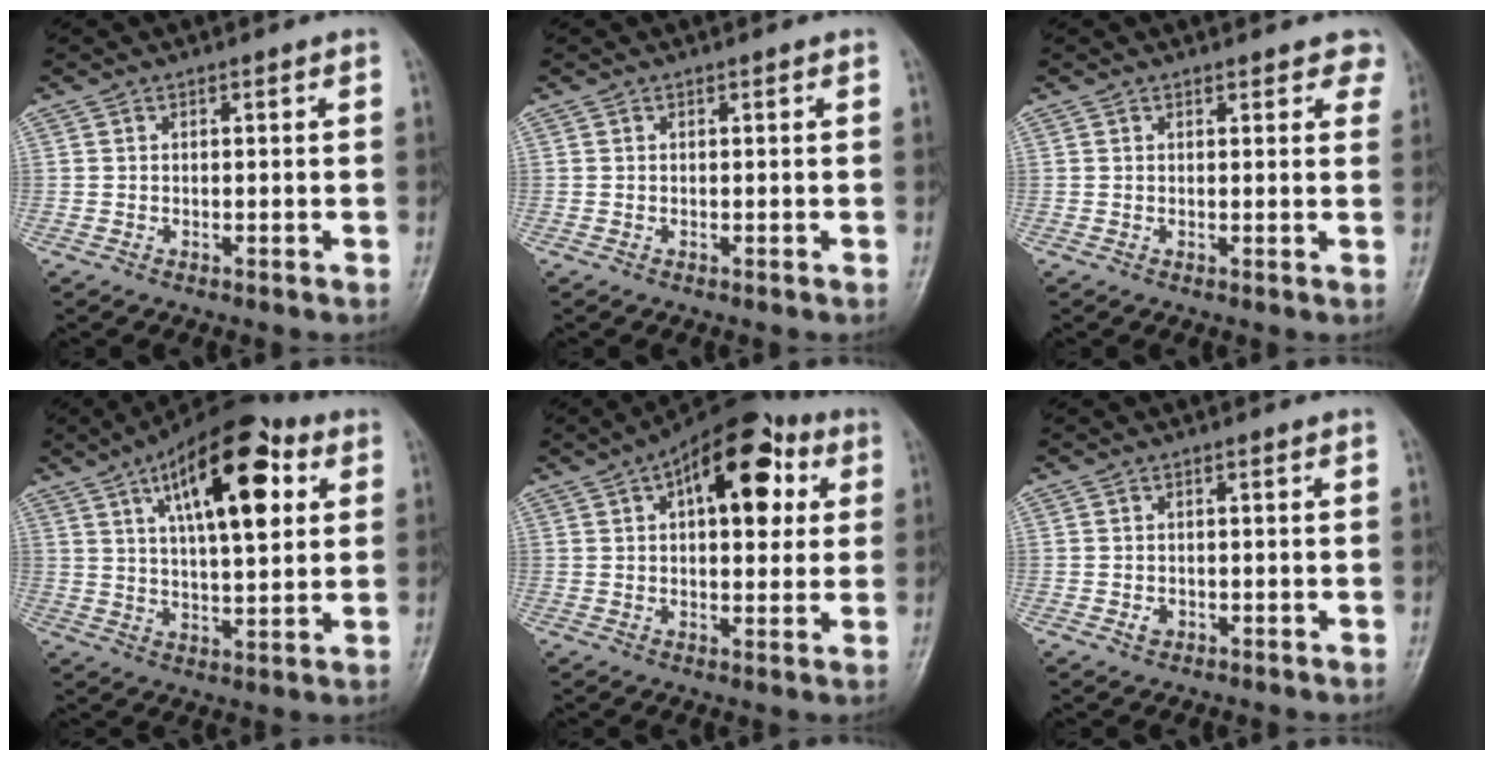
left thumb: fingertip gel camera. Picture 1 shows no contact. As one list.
[{"total": 0.0}, {"total": 3.4, "force": [2.7, 1.5, 1.5], "torque": [0.012, -0.007, 0.021]}, {"total": 18.5, "force": [7.0, 7.4, 15.4], "torque": [-0.214, -0.007, 0.105]}, {"total": 14.7, "force": [5.0, 7.5, 11.6], "torque": [-0.119, 0.010, 0.063]}, {"total": 1.4, "force": [-0.4, 1.1, 0.8], "torque": [-0.007, 0.003, -0.006]}]